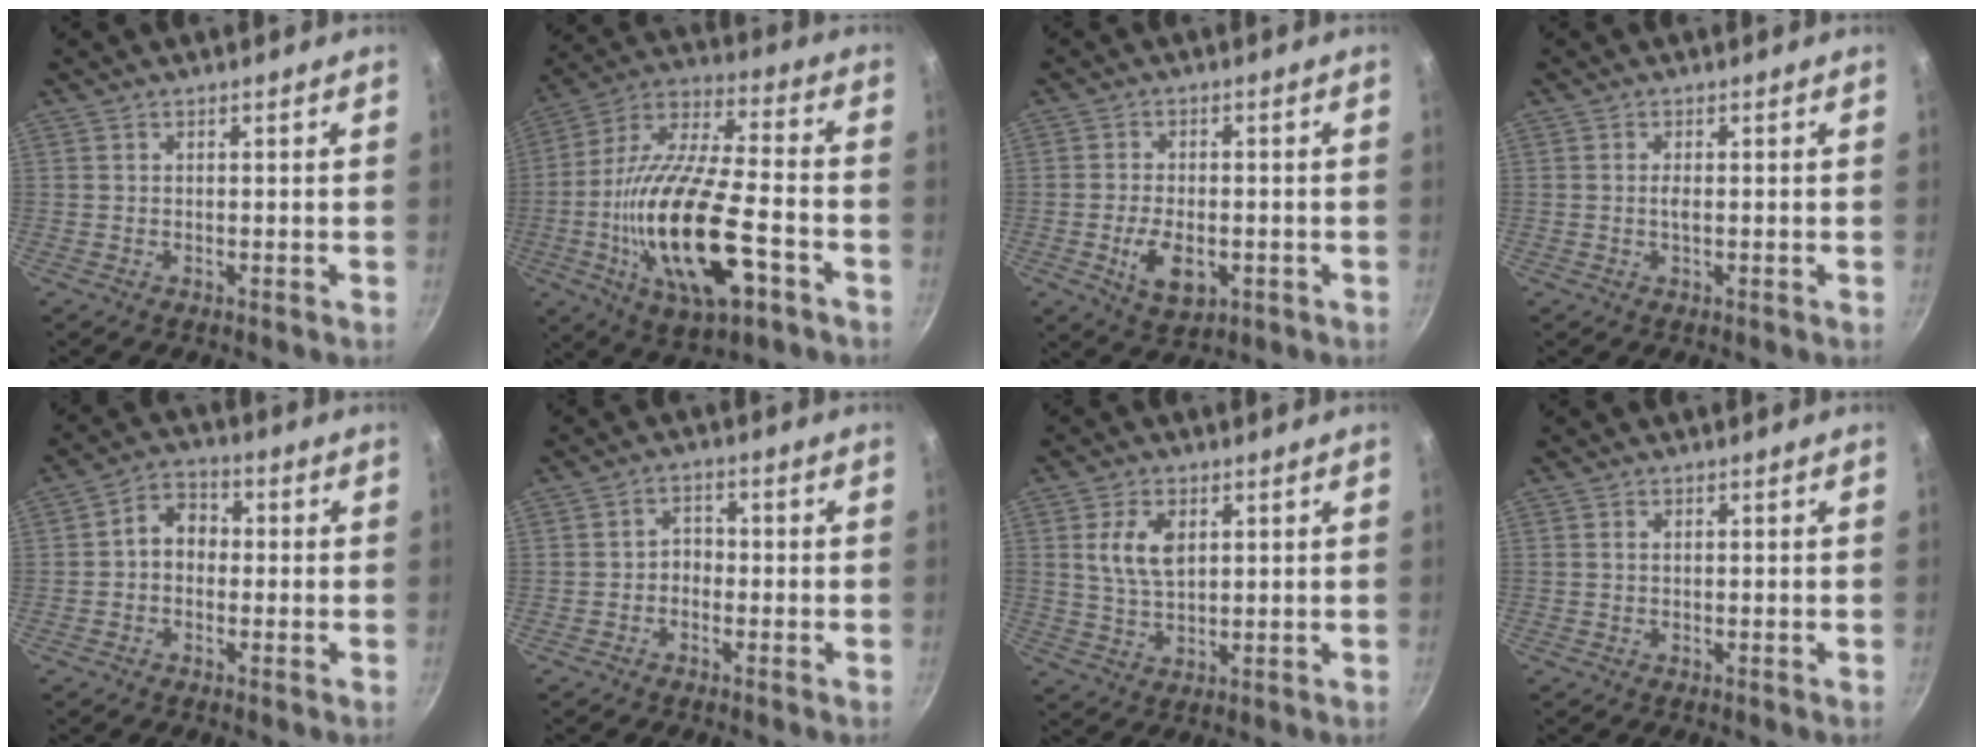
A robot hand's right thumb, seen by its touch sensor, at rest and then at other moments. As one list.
[{"total": 24.6, "force": [-7.5, 9.7, 21.4], "torque": [-0.395, 0.019, -0.135]}, {"total": 8.0, "force": [-2.1, 4.6, 6.1], "torque": [-0.098, 0.004, -0.028]}, {"total": 1.4, "force": [0.0, 0.4, 1.3], "torque": [-0.028, 0.000, -0.002]}, {"total": 6.1, "force": [-0.2, 4.9, 3.7], "torque": [-0.031, 0.018, -0.018]}, {"total": 2.8, "force": [-0.9, 2.2, 1.5], "torque": [-0.006, 0.016, -0.020]}, {"total": 7.3, "force": [2.2, 4.3, 5.5], "torque": [-0.100, -0.012, 0.044]}, {"total": 0.6, "force": [0.2, 0.3, 0.5], "torque": [-0.010, 0.001, 0.003]}]